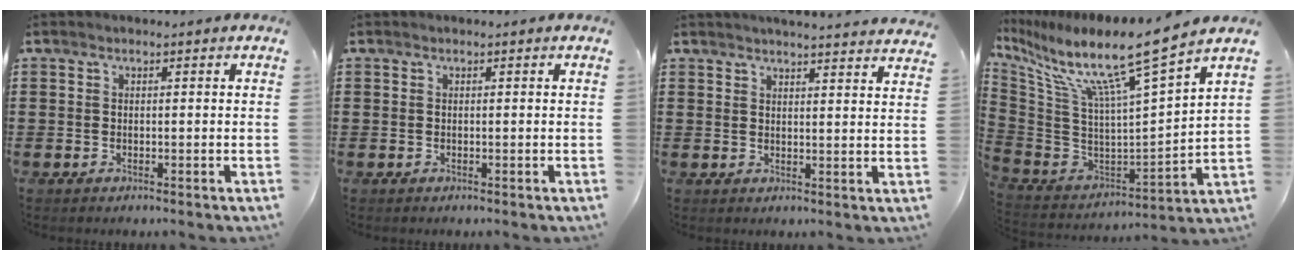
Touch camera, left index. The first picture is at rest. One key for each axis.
{"total": 0.0}
{"total": 3.4, "fx": 3.3, "fy": -0.7, "fz": 0.4, "tx": -0.018, "ty": -0.017, "tz": 0.060}
{"total": 11.7, "fx": 8.5, "fy": -0.3, "fz": 8.0, "tx": -0.174, "ty": -0.071, "tz": 0.132}